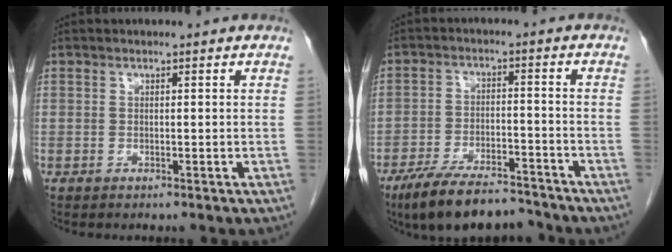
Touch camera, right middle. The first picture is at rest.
{"total": 11.7, "force": [-9.7, 3.2, 5.7], "torque": [-0.097, -0.007, -0.162]}